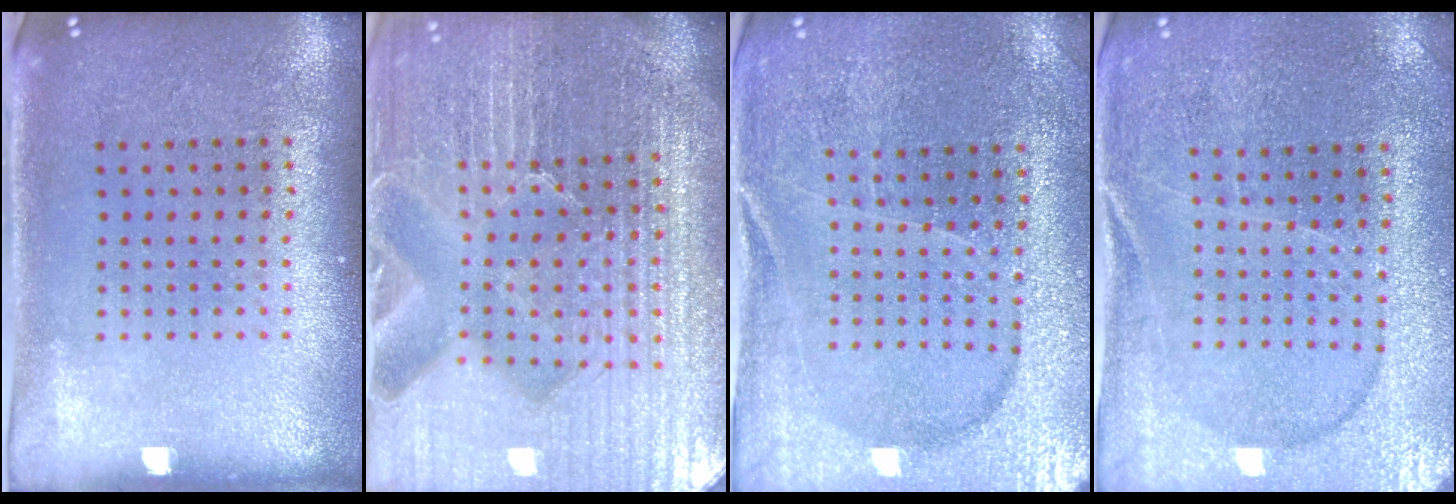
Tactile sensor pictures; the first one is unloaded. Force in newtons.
{"total": 6.6, "press": 5.9, "slide": 3.0}
{"total": 3.1, "press": 3.1, "slide": 0.4}
{"total": 1.3, "press": 1.2, "slide": 0.3}